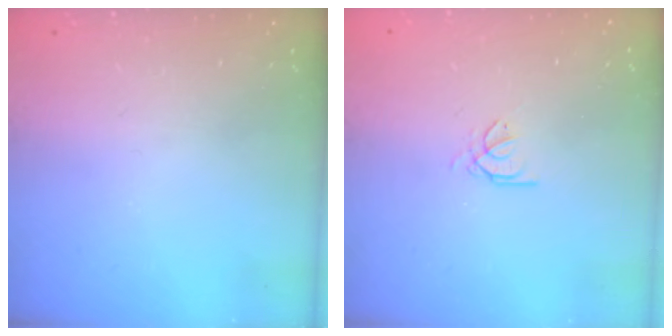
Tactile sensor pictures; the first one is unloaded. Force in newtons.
{"total": 0.7, "press": 0.6, "slide": 0.4}